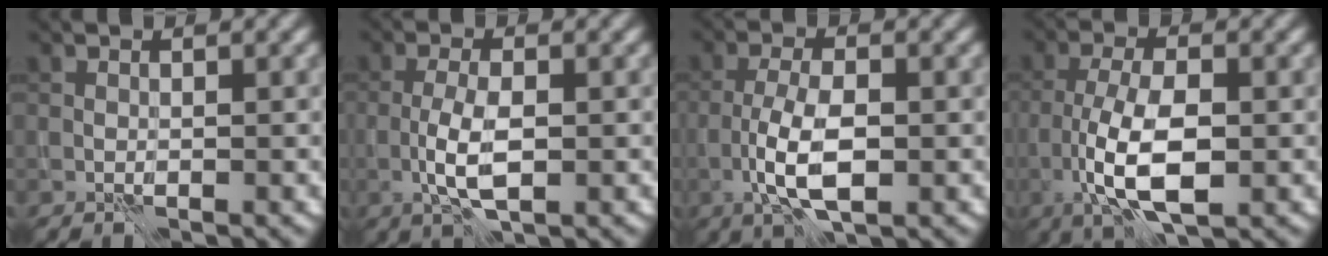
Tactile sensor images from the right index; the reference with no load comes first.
{"total": 3.8, "force": [-1.2, 1.3, 3.4], "torque": [-0.074, -0.001, -0.026]}
{"total": 5.1, "force": [-1.8, 1.9, 4.4], "torque": [-0.089, -0.001, -0.036]}
{"total": 6.8, "force": [-1.8, 2.7, 6.0], "torque": [-0.122, -0.001, -0.035]}